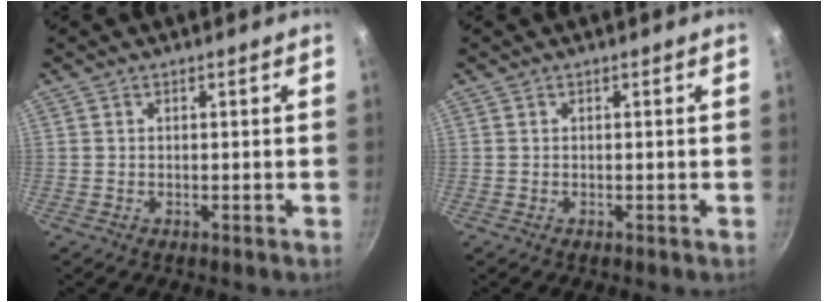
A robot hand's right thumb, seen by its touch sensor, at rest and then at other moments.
{"total": 0.0}